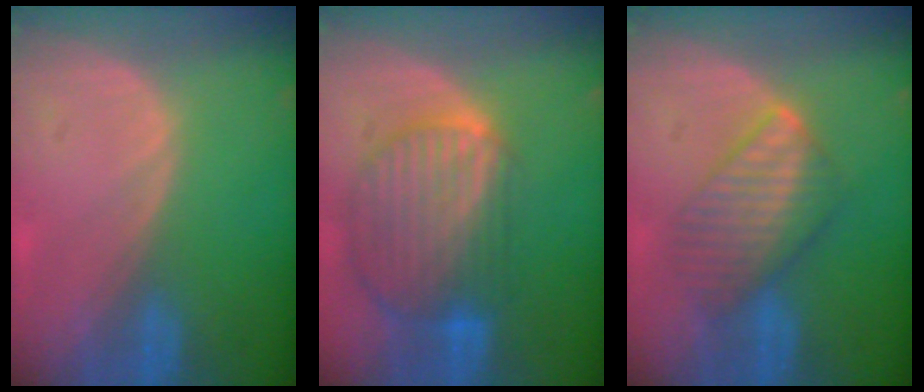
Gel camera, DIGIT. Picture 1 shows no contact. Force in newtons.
{"total": 10.4, "press": 8.9, "slide": 5.4}
{"total": 6.8, "press": 6.8, "slide": 0.2}